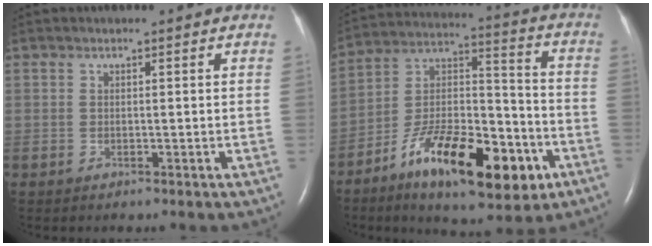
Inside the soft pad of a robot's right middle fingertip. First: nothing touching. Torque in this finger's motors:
{"motor_torque": [1.20, -0.93, 0.93, 0.21]}